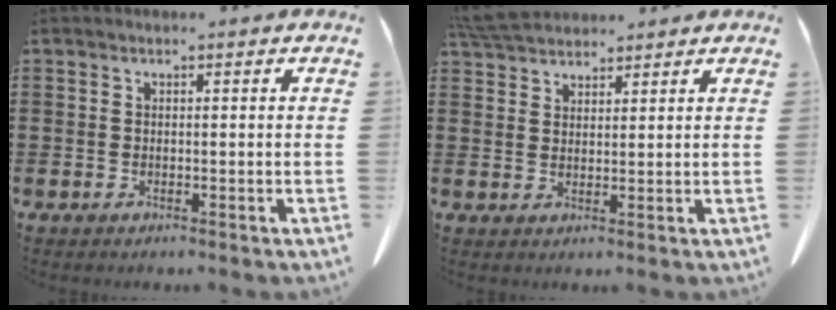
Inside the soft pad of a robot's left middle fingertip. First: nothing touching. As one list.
[{"total": 5.1, "force": [4.7, 1.2, 1.4], "torque": [-0.043, -0.008, 0.091]}]